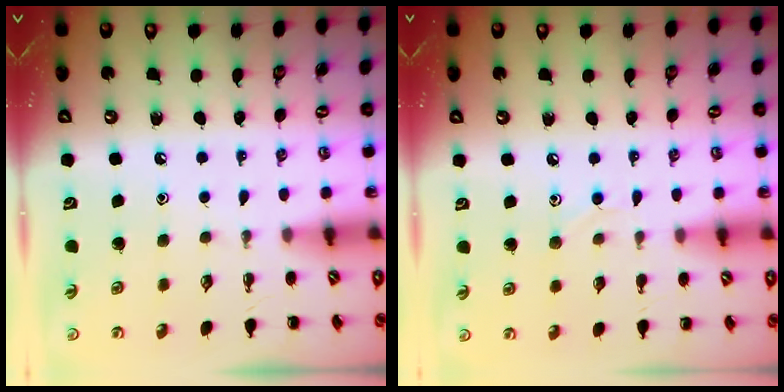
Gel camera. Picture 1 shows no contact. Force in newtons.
{"total": 4.7, "press": 4.4, "slide": 1.5}